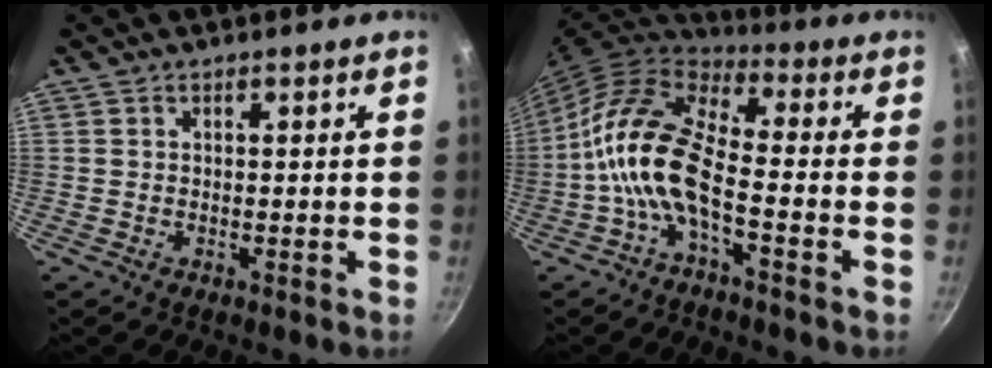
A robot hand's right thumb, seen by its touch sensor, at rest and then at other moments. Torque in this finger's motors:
{"motor_torque": [-0.26, 1.37, 2.02, -0.75, 0.64]}